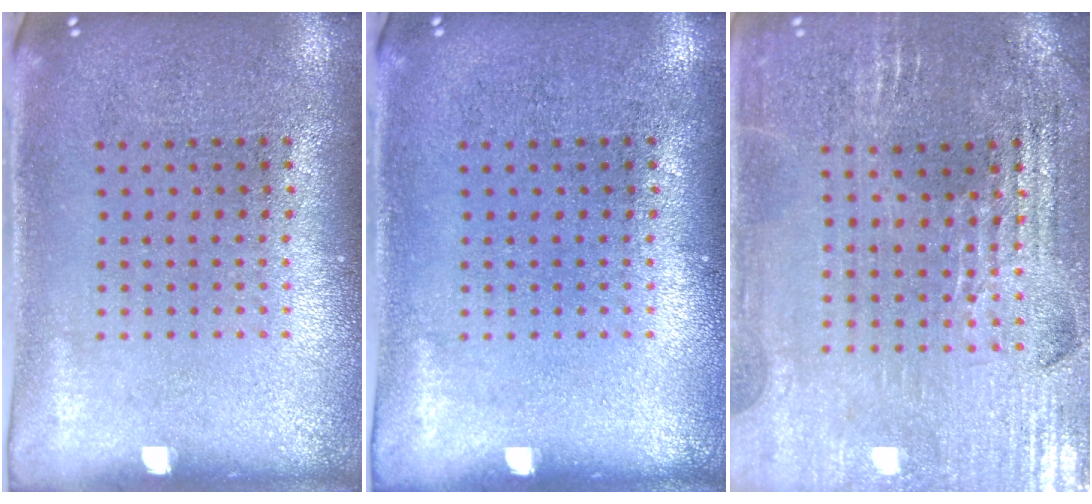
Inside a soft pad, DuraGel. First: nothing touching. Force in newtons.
{"total": 0.0}
{"total": 2.8, "press": 2.8, "slide": 0.5}